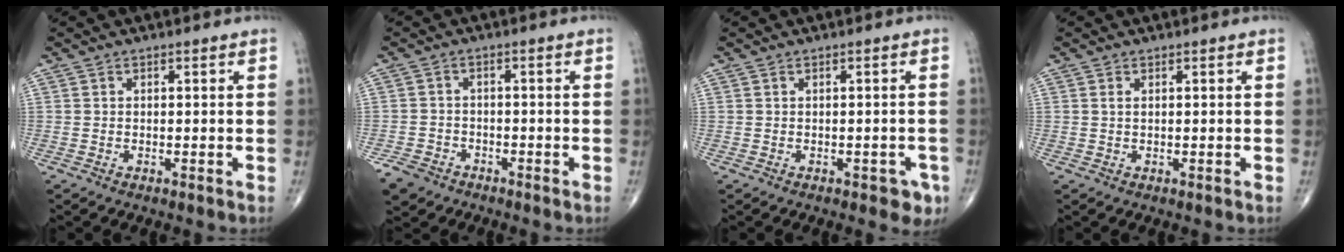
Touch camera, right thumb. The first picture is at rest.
{"total": 4.9, "force": [-3.4, 3.4, 1.0], "torque": [-0.021, 0.009, -0.063]}
{"total": 3.2, "force": [-1.4, 1.7, 2.3], "torque": [-0.011, 0.005, -0.013]}
{"total": 0.6, "force": [0.3, 0.2, 0.5], "torque": [-0.014, 0.003, 0.007]}